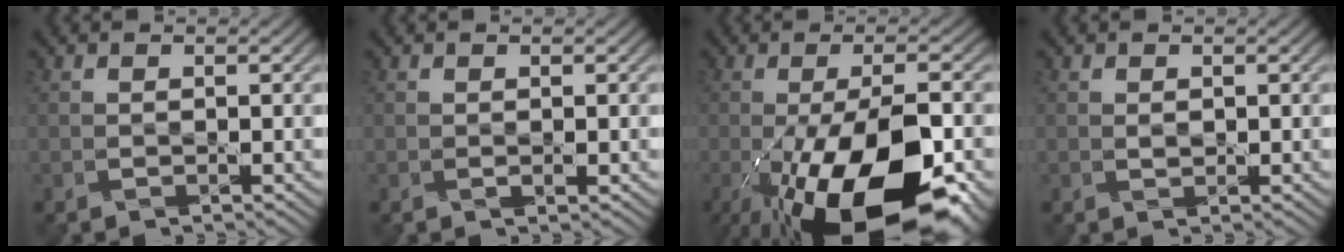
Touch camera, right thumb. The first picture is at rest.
{"total": 0.5, "force": [0.1, 0.2, 0.5], "torque": [-0.008, -0.003, 0.001]}
{"total": 17.7, "force": [-6.9, 6.9, 14.8], "torque": [-0.259, -0.021, -0.106]}
{"total": 0.7, "force": [0.3, 0.5, 0.5], "torque": [-0.009, -0.001, 0.004]}